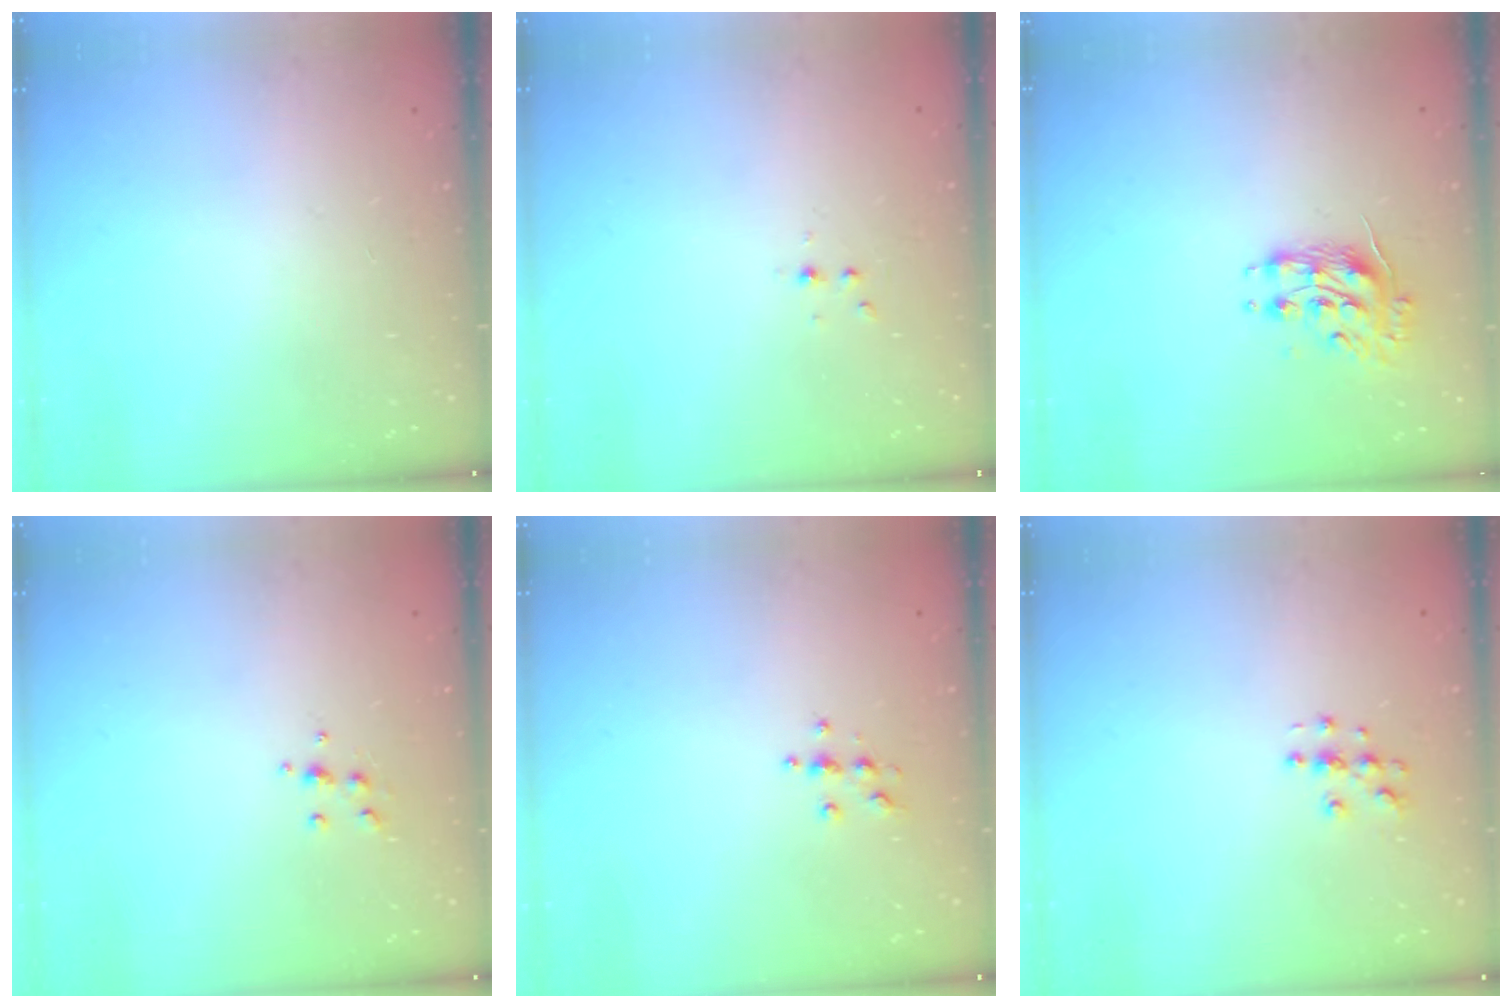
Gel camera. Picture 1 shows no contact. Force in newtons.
{"total": 2.7, "press": 2.3, "slide": 1.4}
{"total": 8.7, "press": 8.6, "slide": 0.7}
{"total": 5.9, "press": 5.9, "slide": 0.7}
{"total": 3.9, "press": 3.8, "slide": 0.5}
{"total": 4.6, "press": 4.6, "slide": 0.3}